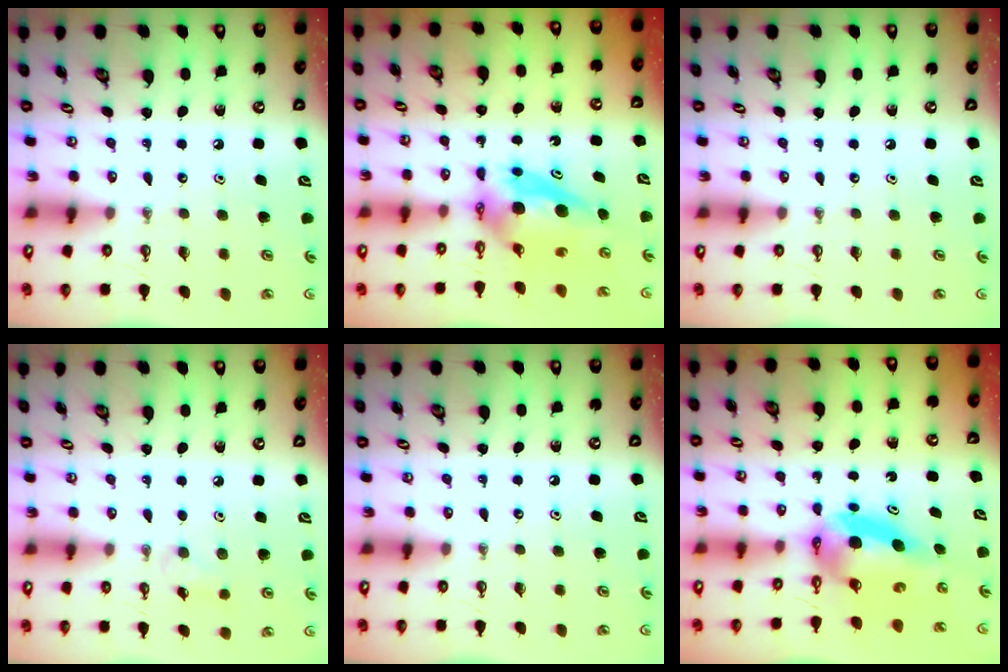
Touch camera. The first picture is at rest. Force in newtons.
{"total": 6.7, "press": 6.7, "slide": 0.7}
{"total": 0.0}
{"total": 5.3, "press": 5.1, "slide": 1.4}
{"total": 0.0}
{"total": 6.0, "press": 5.9, "slide": 0.4}